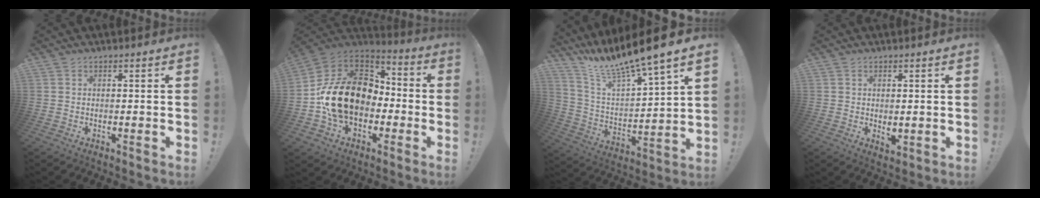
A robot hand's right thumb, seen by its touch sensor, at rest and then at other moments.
{"total": 21.4, "force": [-1.5, 15.3, 14.9], "torque": [-0.256, 0.028, -0.015]}
{"total": 14.3, "force": [12.3, 0.8, 7.2], "torque": [-0.131, -0.111, 0.202]}
{"total": 2.2, "force": [0.7, 1.1, 1.8], "torque": [-0.021, -0.002, 0.014]}